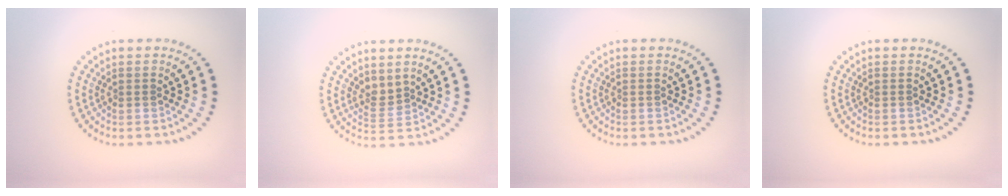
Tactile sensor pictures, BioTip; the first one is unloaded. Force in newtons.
{"total": 1.9, "press": 1.2, "slide": 1.4}
{"total": 0.0}
{"total": 0.0}